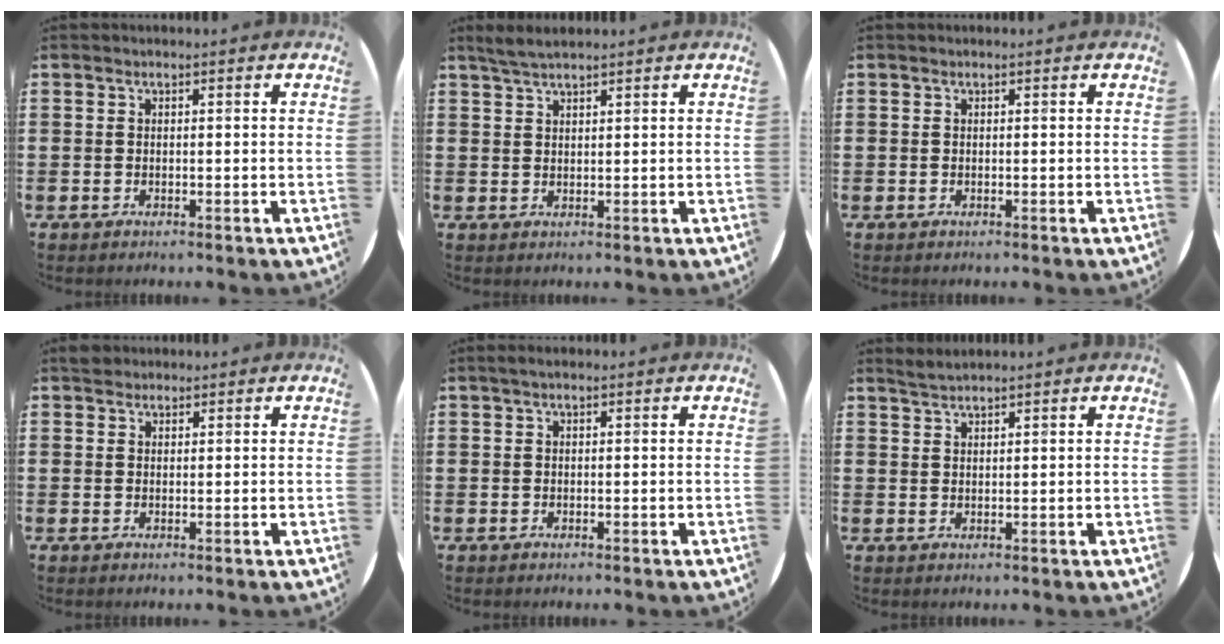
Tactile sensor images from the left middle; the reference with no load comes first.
{"total": 2.3, "force": [2.1, 0.2, 1.0], "torque": [-0.023, 0.003, 0.039]}
{"total": 0.0}
{"total": 1.4, "force": [1.3, 0.6, 0.0], "torque": [0.004, 0.002, 0.023]}
{"total": 0.5, "force": [0.3, 0.1, 0.4], "torque": [-0.009, 0.002, 0.005]}
{"total": 1.6, "force": [1.6, -0.1, 0.2], "torque": [-0.005, 0.002, 0.031]}